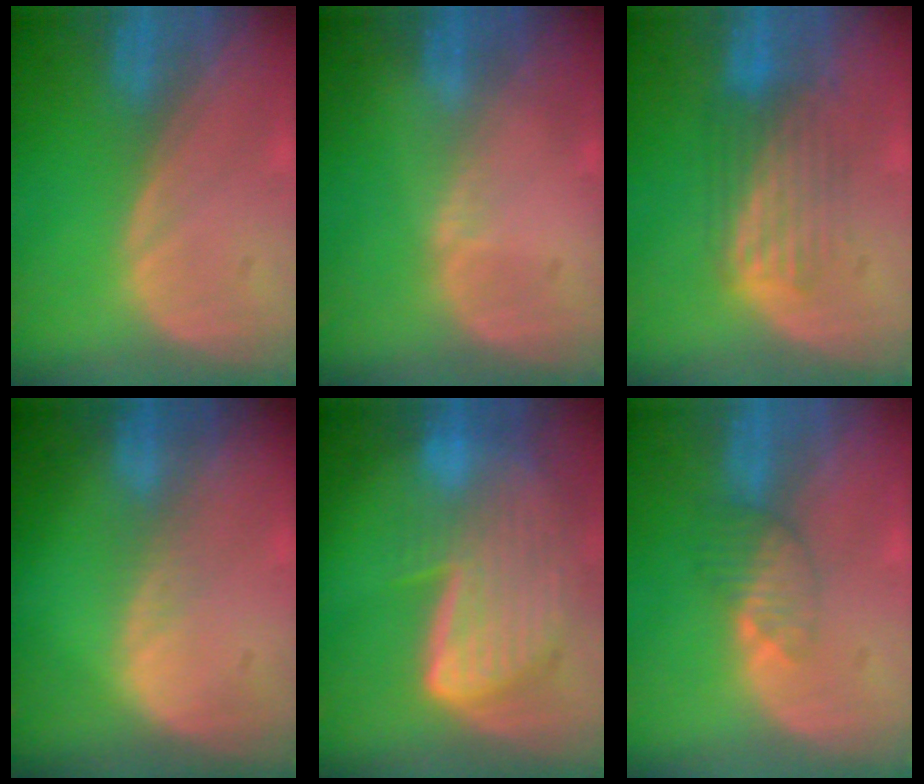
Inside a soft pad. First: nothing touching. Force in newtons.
{"total": 0.6, "press": 0.6, "slide": 0.2}
{"total": 5.4, "press": 5.4, "slide": 0.4}
{"total": 1.3, "press": 1.3, "slide": 0.1}
{"total": 9.3, "press": 8.1, "slide": 4.6}
{"total": 3.6, "press": 3.2, "slide": 1.6}